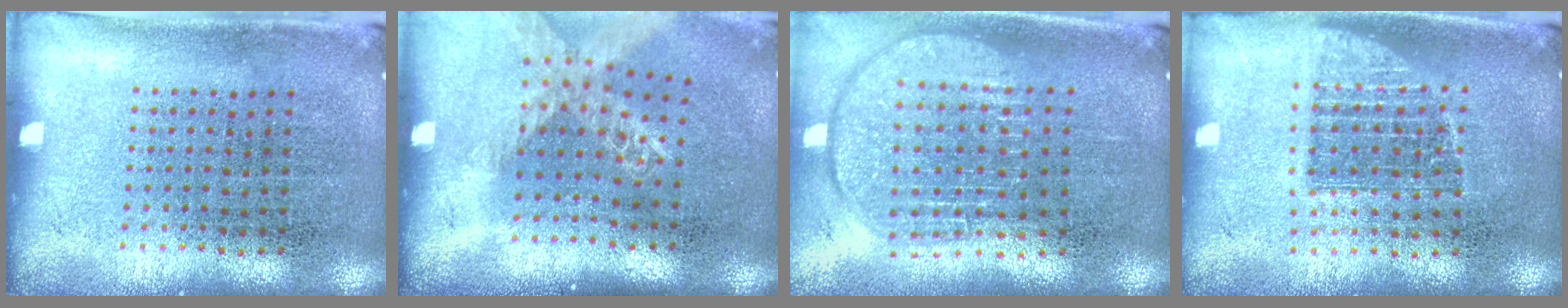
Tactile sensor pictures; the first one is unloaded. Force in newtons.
{"total": 1.6, "press": 1.4, "slide": 0.8}
{"total": 1.9, "press": 1.5, "slide": 1.1}
{"total": 1.3, "press": 1.0, "slide": 0.8}